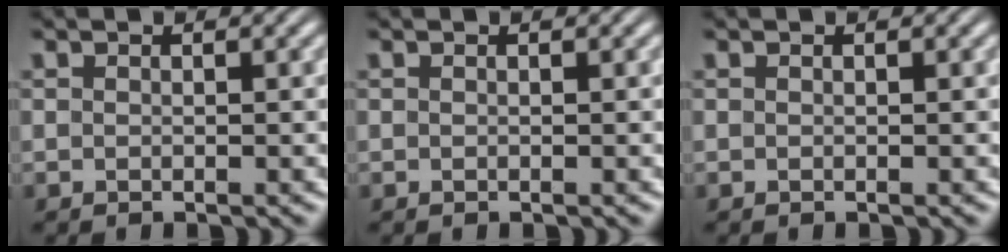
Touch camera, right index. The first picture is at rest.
{"total": 0.0}
{"total": 0.0}